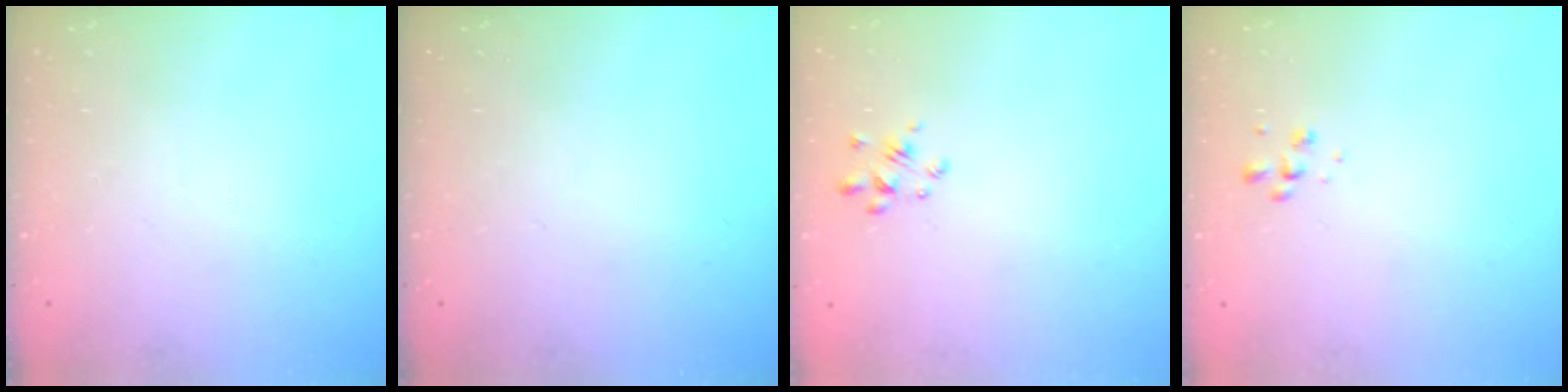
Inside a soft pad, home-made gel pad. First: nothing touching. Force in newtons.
{"total": 0.0}
{"total": 2.6, "press": 2.4, "slide": 1.0}
{"total": 1.4, "press": 1.3, "slide": 0.4}